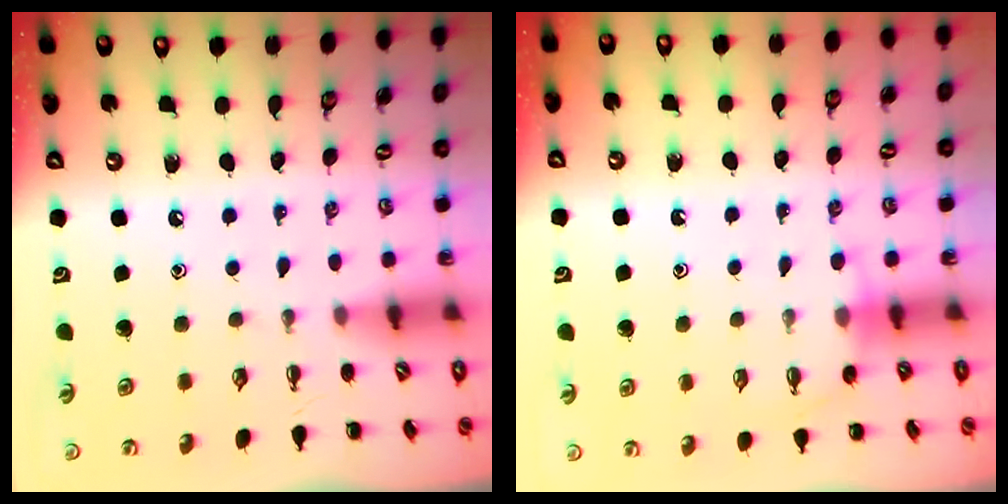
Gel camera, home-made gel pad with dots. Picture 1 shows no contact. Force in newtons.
{"total": 5.5, "press": 5.4, "slide": 1.3}